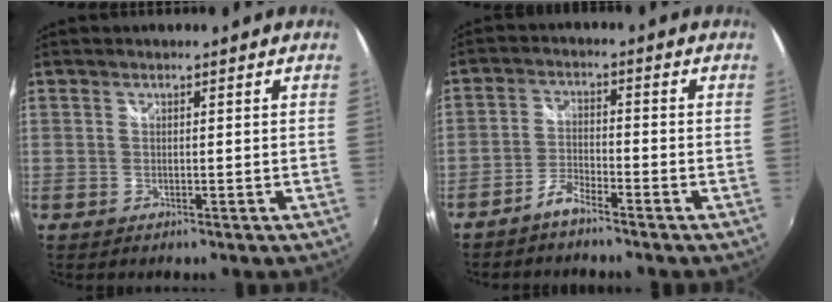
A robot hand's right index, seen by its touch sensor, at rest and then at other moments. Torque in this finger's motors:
{"motor_torque": [0.07, -0.12, -0.01, 0.00]}